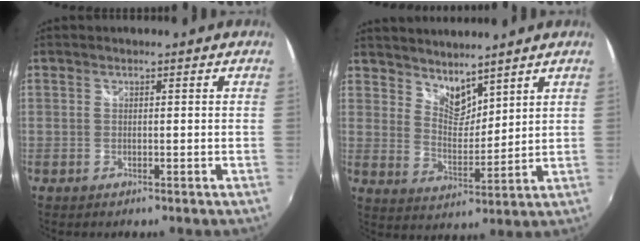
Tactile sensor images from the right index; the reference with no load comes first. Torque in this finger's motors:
{"motor_torque": [0.04, 0.41, -0.05, 0.00]}